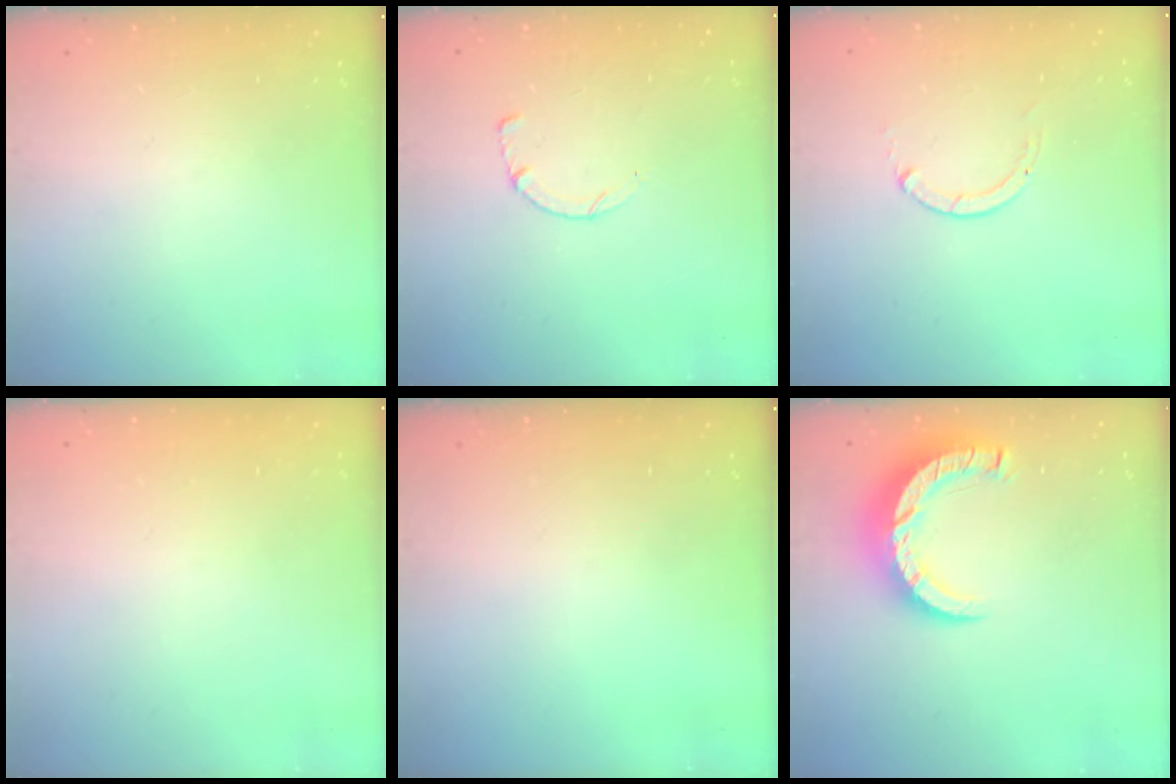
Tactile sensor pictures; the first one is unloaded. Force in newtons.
{"total": 2.6, "press": 2.5, "slide": 0.3}
{"total": 0.0}
{"total": 2.4, "press": 2.4, "slide": 0.2}
{"total": 0.0}
{"total": 8.9, "press": 8.9, "slide": 0.9}